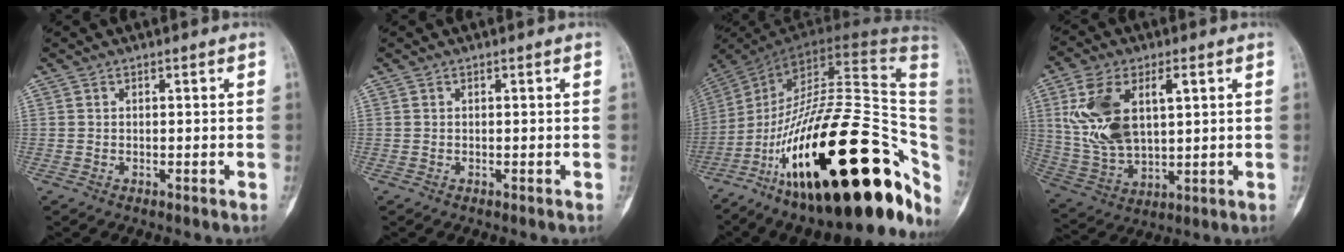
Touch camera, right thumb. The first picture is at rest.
{"total": 0.0}
{"total": 40.5, "force": [-13.4, 16.1, 34.7], "torque": [-0.463, 0.079, -0.212]}
{"total": 15.9, "force": [4.4, 8.7, 12.6], "torque": [-0.245, -0.007, 0.094]}